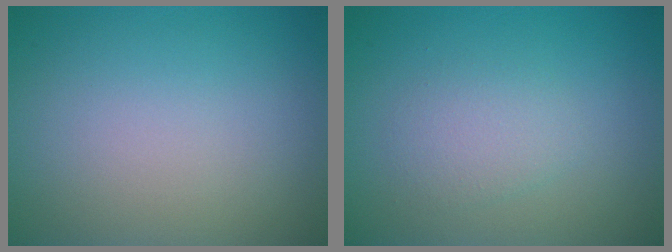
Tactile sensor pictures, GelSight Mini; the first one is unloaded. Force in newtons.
{"total": 2.0, "press": 2.0, "slide": 0.1}